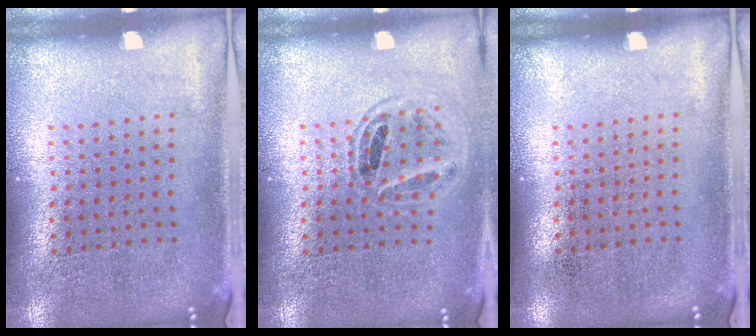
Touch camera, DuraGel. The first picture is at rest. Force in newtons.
{"total": 0.9, "press": 0.9, "slide": 0.1}
{"total": 0.0}